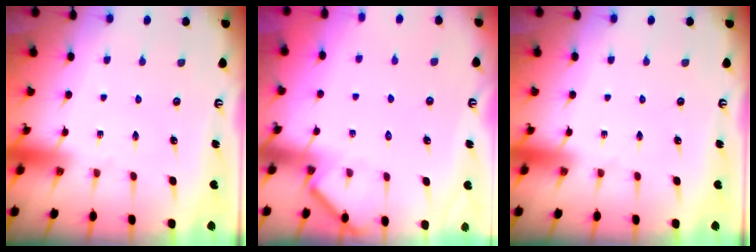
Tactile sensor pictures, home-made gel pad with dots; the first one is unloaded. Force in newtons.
{"total": 2.8, "press": 2.8, "slide": 0.4}
{"total": 0.0}